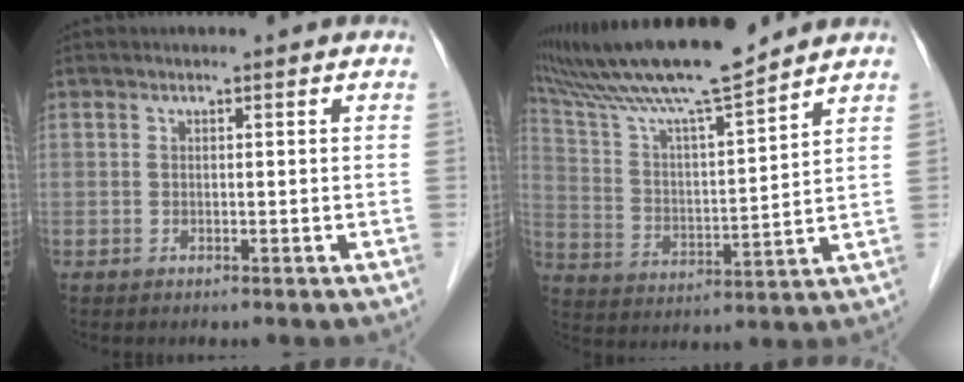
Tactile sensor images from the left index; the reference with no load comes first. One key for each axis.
{"total": 16.7, "fx": 14.4, "fy": -0.2, "fz": 8.5, "tx": -0.158, "ty": 0.003, "tz": 0.255}